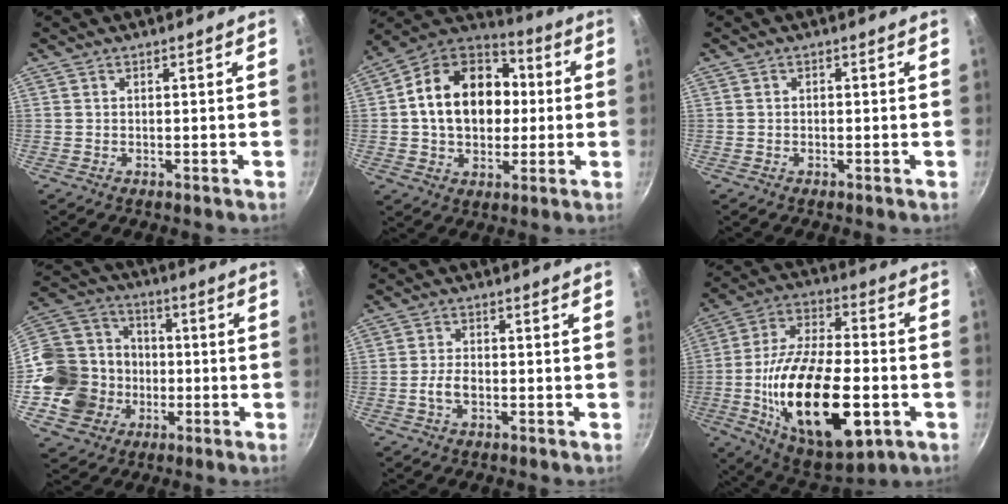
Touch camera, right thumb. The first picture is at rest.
{"total": 19.8, "force": [1.5, 14.9, 13.0], "torque": [-0.192, 0.033, 0.014]}
{"total": 0.7, "force": [-0.2, 0.6, 0.4], "torque": [-0.005, 0.004, -0.003]}
{"total": 19.1, "force": [-3.5, 17.1, 7.7], "torque": [-0.132, 0.041, -0.052]}
{"total": 3.3, "force": [-1.0, 1.8, 2.5], "torque": [-0.050, 0.014, -0.021]}
{"total": 28.1, "force": [-6.7, 13.5, 23.8], "torque": [-0.399, 0.019, -0.103]}